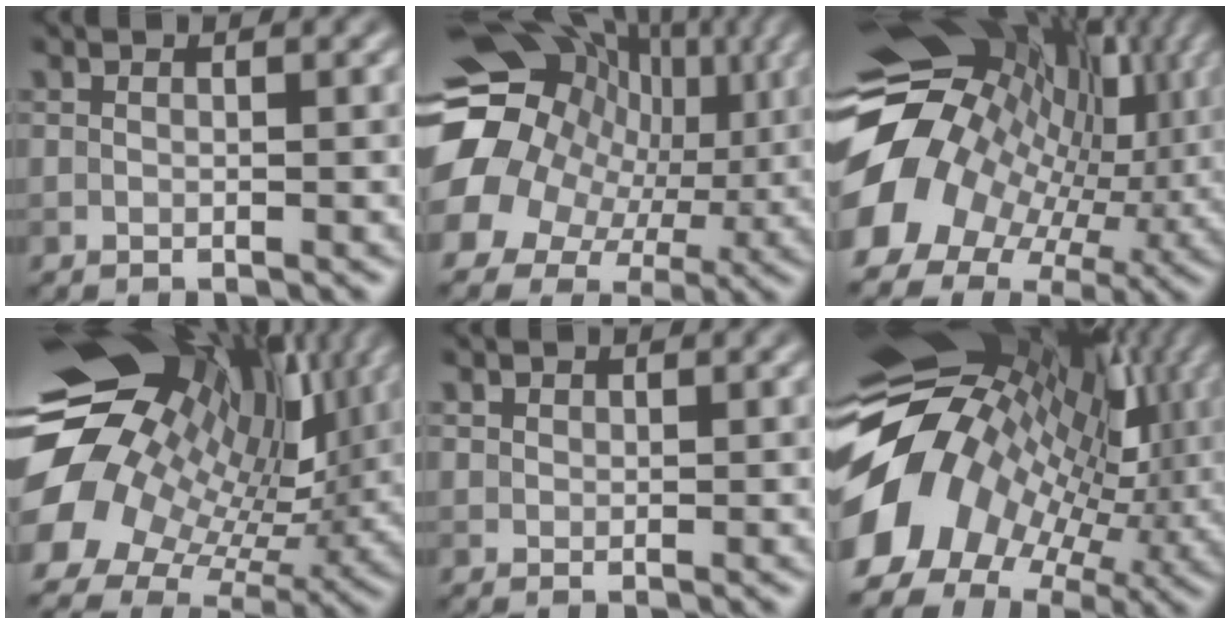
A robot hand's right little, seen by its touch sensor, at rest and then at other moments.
{"total": 18.8, "force": [1.8, 16.1, 9.6], "torque": [-0.186, 0.018, 0.009]}
{"total": 15.9, "force": [0.2, 12.1, 10.3], "torque": [-0.212, -0.008, 0.017]}
{"total": 17.7, "force": [2.1, 13.7, 11.0], "torque": [-0.216, 0.022, 0.048]}
{"total": 0.8, "force": [0.6, 0.5, 0.1], "torque": [-0.004, 0.001, 0.010]}
{"total": 14.9, "force": [-0.8, 10.8, 10.2], "torque": [-0.213, 0.005, -0.019]}